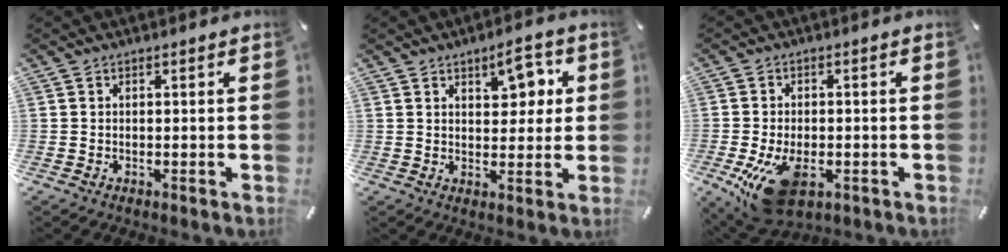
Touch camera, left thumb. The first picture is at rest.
{"total": 7.7, "force": [3.7, 4.6, 5.0], "torque": [-0.047, -0.015, 0.055]}
{"total": 11.2, "force": [-3.9, 6.3, 8.4], "torque": [-0.171, -0.001, -0.066]}